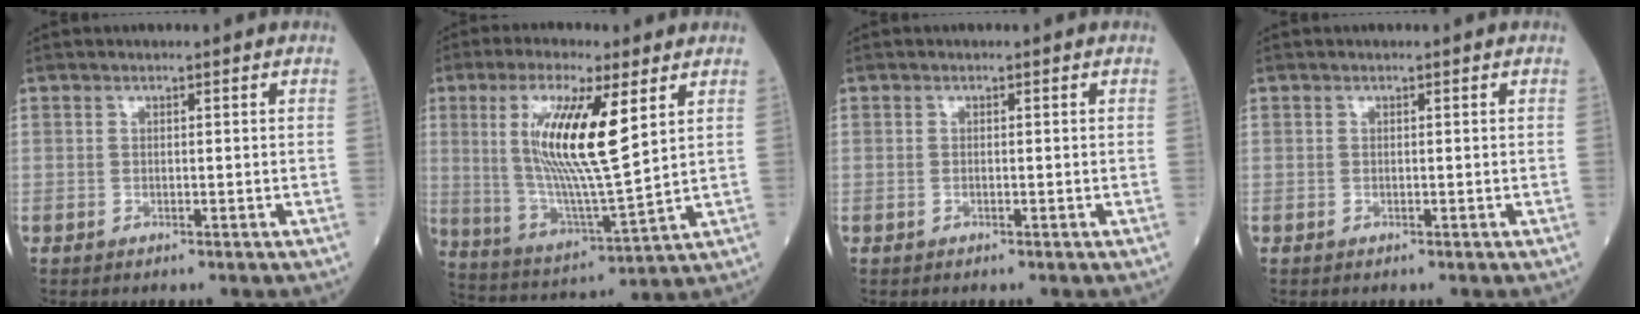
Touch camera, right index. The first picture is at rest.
{"total": 15.0, "force": [4.6, 1.8, 14.1], "torque": [-0.288, -0.008, 0.089]}
{"total": 0.0}
{"total": 0.0}